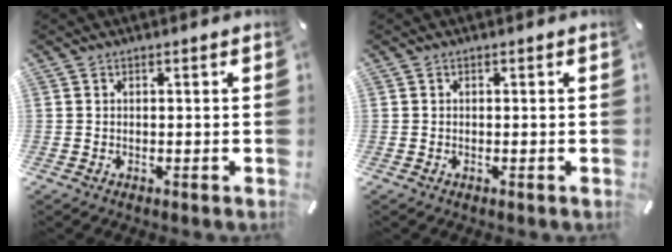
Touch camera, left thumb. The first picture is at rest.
{"total": 0.0}